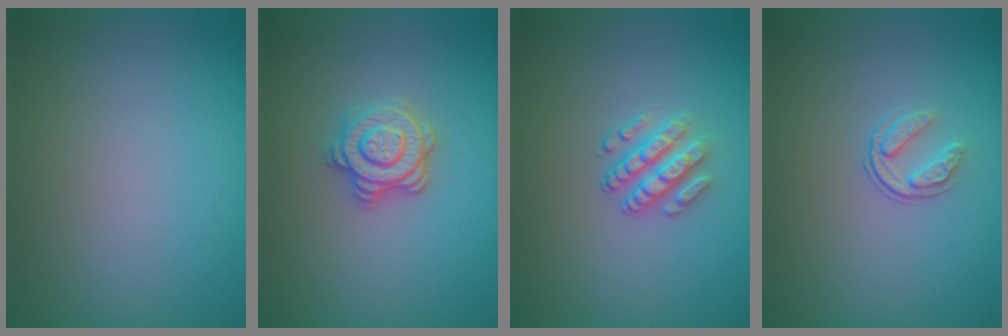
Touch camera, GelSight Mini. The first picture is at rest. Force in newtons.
{"total": 3.5, "press": 3.0, "slide": 1.7}
{"total": 2.9, "press": 2.5, "slide": 1.6}
{"total": 1.7, "press": 1.1, "slide": 1.3}